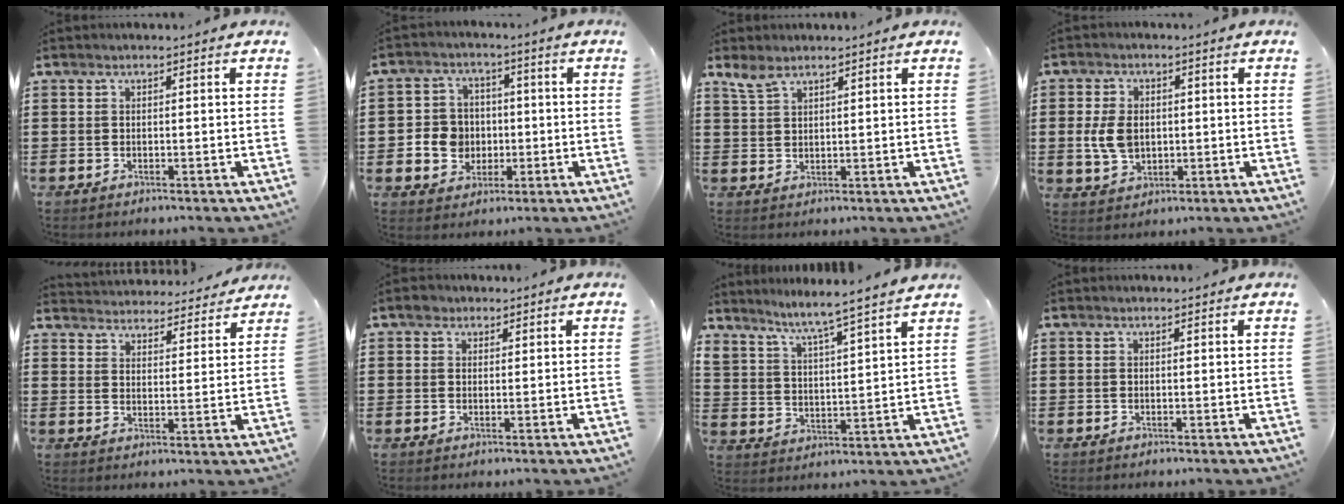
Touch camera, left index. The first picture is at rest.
{"total": 5.8, "force": [-0.8, 5.4, 1.7], "torque": [-0.050, 0.016, -0.012]}
{"total": 2.9, "force": [2.2, 0.9, 1.6], "torque": [-0.036, 0.000, 0.043]}
{"total": 5.7, "force": [0.1, 3.9, 4.1], "torque": [-0.106, 0.005, -0.004]}
{"total": 4.0, "force": [4.0, 0.0, -0.3], "torque": [-0.014, -0.030, 0.070]}
{"total": 1.7, "force": [1.2, 1.2, 0.2], "torque": [-0.002, 0.005, 0.020]}
{"total": 4.8, "force": [4.5, -1.2, 1.0], "torque": [-0.041, -0.042, 0.071]}
{"total": 0.0}